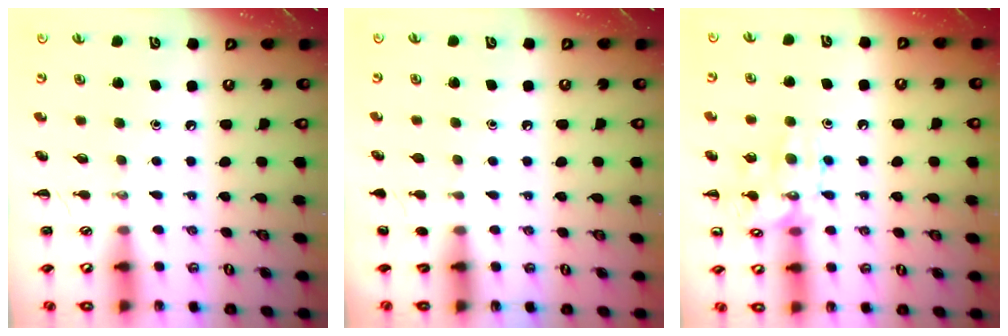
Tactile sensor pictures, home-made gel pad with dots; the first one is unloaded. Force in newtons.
{"total": 1.1, "press": 1.1, "slide": 0.2}
{"total": 12.2, "press": 12.2, "slide": 0.8}